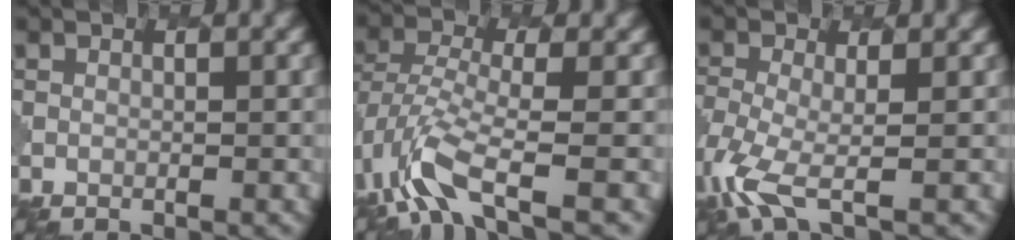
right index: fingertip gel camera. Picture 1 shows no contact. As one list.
[{"total": 6.0, "force": [-3.3, 2.2, 4.5], "torque": [-0.101, -0.007, -0.074]}, {"total": 4.9, "force": [-2.4, 1.7, 3.9], "torque": [-0.105, -0.017, -0.056]}]